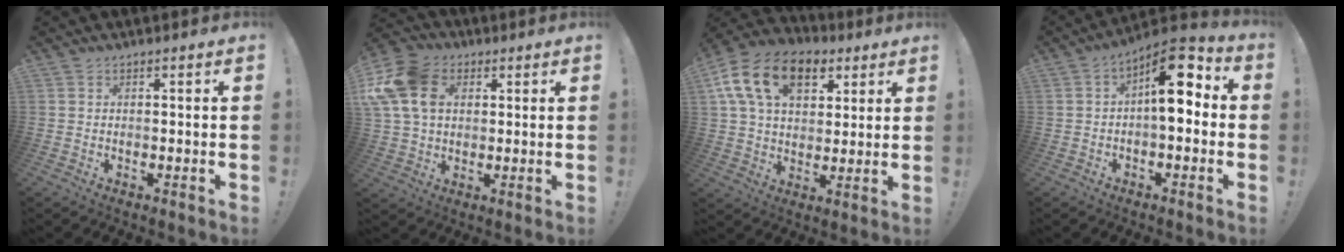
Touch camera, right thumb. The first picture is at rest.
{"total": 18.4, "force": [5.6, 13.1, 11.7], "torque": [-0.240, -0.011, 0.106]}
{"total": 18.6, "force": [7.8, 12.1, 11.8], "torque": [-0.188, -0.022, 0.144]}
{"total": 12.7, "force": [2.6, 5.5, 11.2], "torque": [-0.152, -0.008, 0.040]}